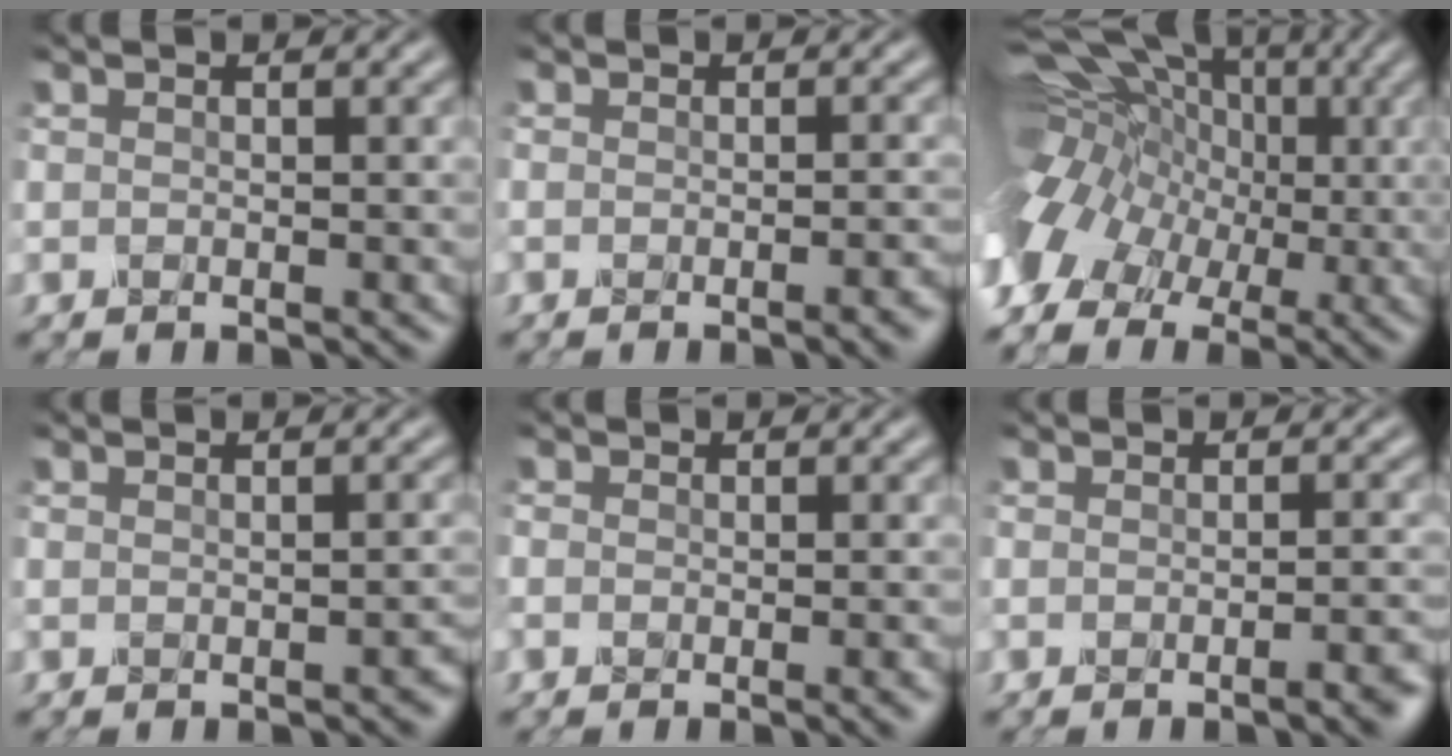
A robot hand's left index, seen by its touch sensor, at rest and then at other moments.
{"total": 3.1, "force": [-1.4, 1.3, 2.4], "torque": [-0.003, 0.009, -0.021]}
{"total": 11.9, "force": [0.4, 9.6, 7.0], "torque": [-0.149, 0.006, 0.005]}
{"total": 1.3, "force": [-1.0, 0.4, 0.8], "torque": [-0.008, 0.003, -0.009]}
{"total": 3.2, "force": [-1.2, 1.6, 2.4], "torque": [-0.015, 0.005, -0.018]}
{"total": 3.4, "force": [-1.7, 1.2, 2.8], "torque": [-0.016, 0.007, -0.025]}